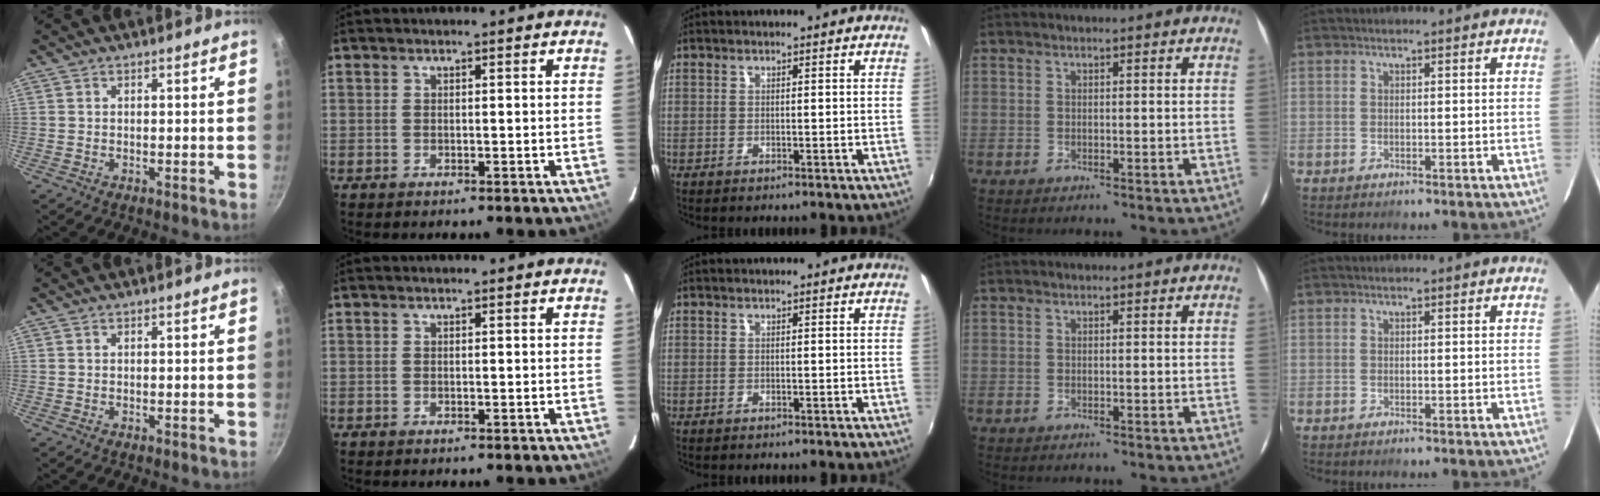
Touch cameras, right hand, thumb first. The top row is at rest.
{}